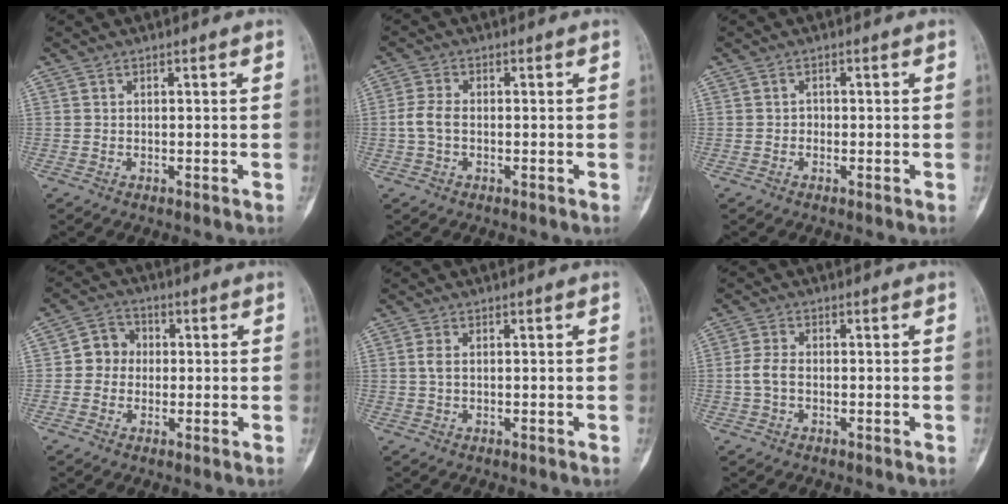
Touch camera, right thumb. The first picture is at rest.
{"total": 3.6, "force": [-0.6, 2.2, 2.9], "torque": [-0.068, 0.007, -0.017]}
{"total": 0.7, "force": [-0.3, 0.6, 0.2], "torque": [0.006, 0.005, -0.010]}
{"total": 5.3, "force": [-0.1, 4.8, 2.2], "torque": [-0.008, 0.014, -0.014]}
{"total": 1.4, "force": [0.2, 0.7, 1.2], "torque": [-0.031, 0.002, 0.003]}
{"total": 3.2, "force": [-0.6, 1.9, 2.6], "torque": [-0.061, 0.008, -0.015]}